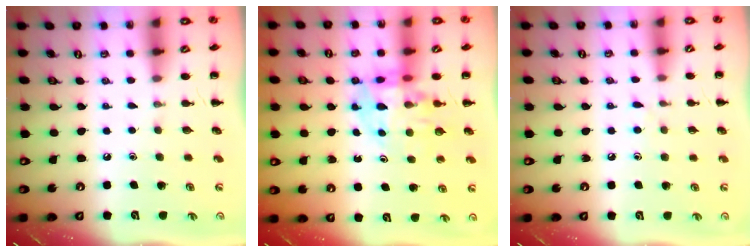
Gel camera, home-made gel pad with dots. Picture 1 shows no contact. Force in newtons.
{"total": 10.2, "press": 9.8, "slide": 3.0}
{"total": 4.3, "press": 4.0, "slide": 1.7}